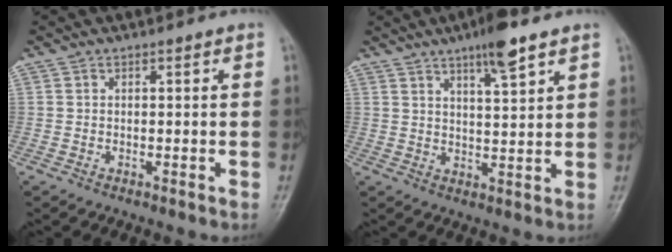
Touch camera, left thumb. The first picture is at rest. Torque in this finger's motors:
{"motor_torque": [1.63, 0.46, 1.12, -0.72, 0.01]}